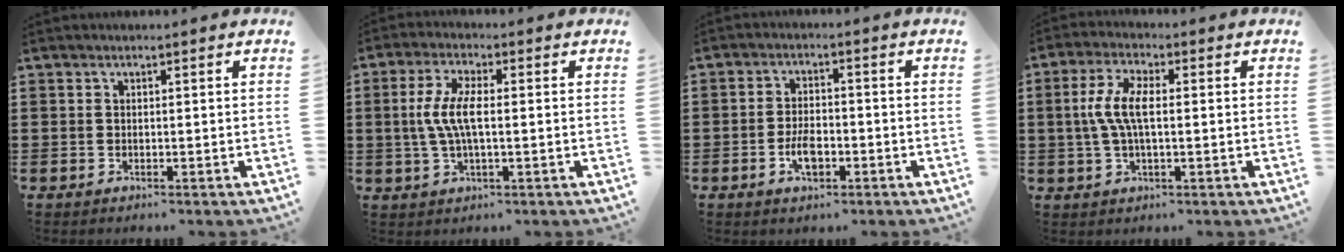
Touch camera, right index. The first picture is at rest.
{"total": 6.4, "force": [-0.2, 1.9, 6.1], "torque": [-0.137, -0.004, -0.013]}
{"total": 4.5, "force": [-1.6, 2.2, 3.6], "torque": [-0.076, 0.001, -0.032]}
{"total": 6.6, "force": [0.1, 2.3, 6.2], "torque": [-0.141, -0.002, -0.007]}